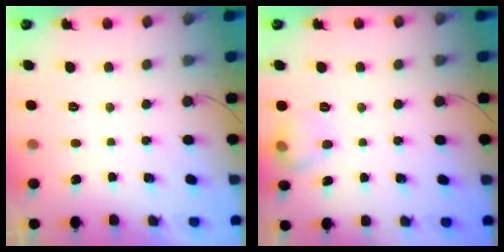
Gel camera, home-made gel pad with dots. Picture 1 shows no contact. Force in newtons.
{"total": 9.3, "press": 6.9, "slide": 6.2}